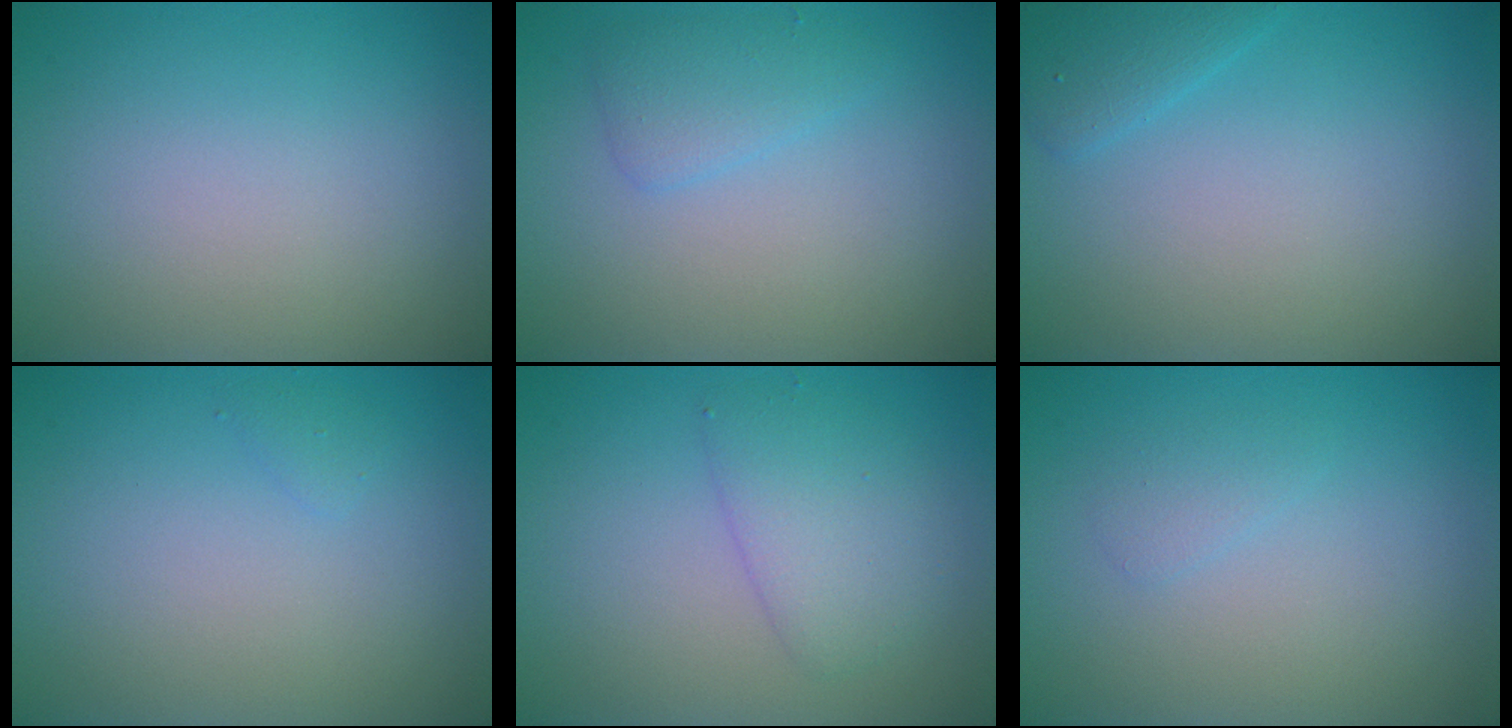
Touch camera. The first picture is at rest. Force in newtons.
{"total": 1.9, "press": 1.9, "slide": 0.0}
{"total": 1.9, "press": 1.9, "slide": 0.1}
{"total": 0.5, "press": 0.5, "slide": 0.0}
{"total": 3.0, "press": 3.0, "slide": 0.1}
{"total": 0.9, "press": 0.9, "slide": 0.0}